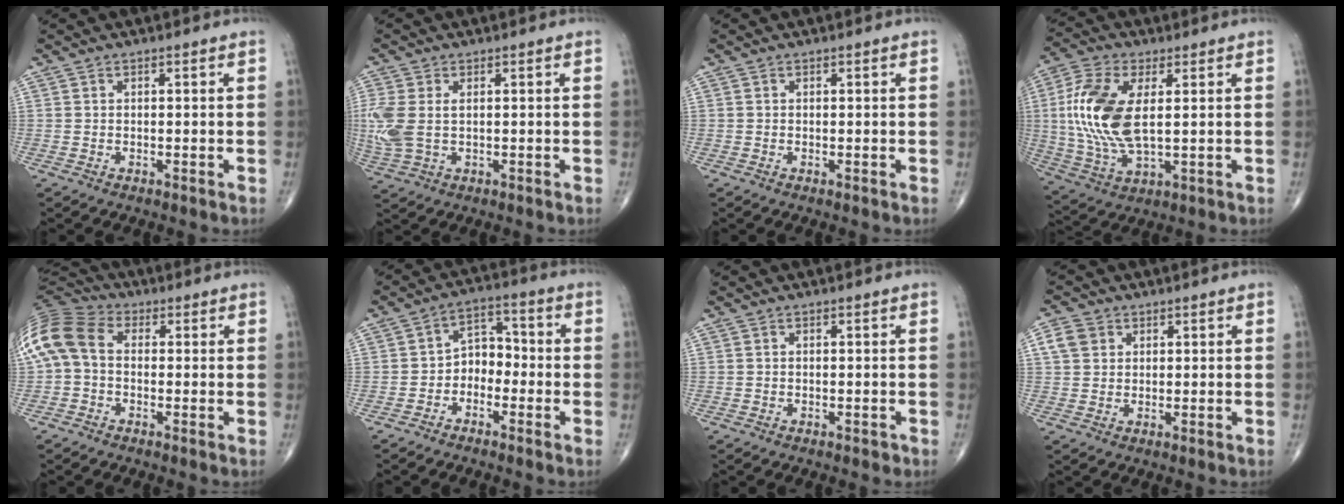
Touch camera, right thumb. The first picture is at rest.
{"total": 7.8, "force": [0.5, 4.7, 6.2], "torque": [-0.175, 0.006, 0.020]}
{"total": 0.0}
{"total": 15.5, "force": [2.0, 7.3, 13.5], "torque": [-0.297, -0.004, 0.043]}
{"total": 12.3, "force": [0.3, 8.8, 8.6], "torque": [-0.180, 0.031, -0.008]}
{"total": 5.8, "force": [-2.1, 4.3, 3.3], "torque": [-0.024, 0.038, -0.052]}
{"total": 0.7, "force": [-0.4, 0.4, 0.4], "torque": [-0.004, 0.000, -0.006]}
{"total": 4.1, "force": [1.4, 3.4, 1.8], "torque": [-0.025, 0.003, 0.027]}